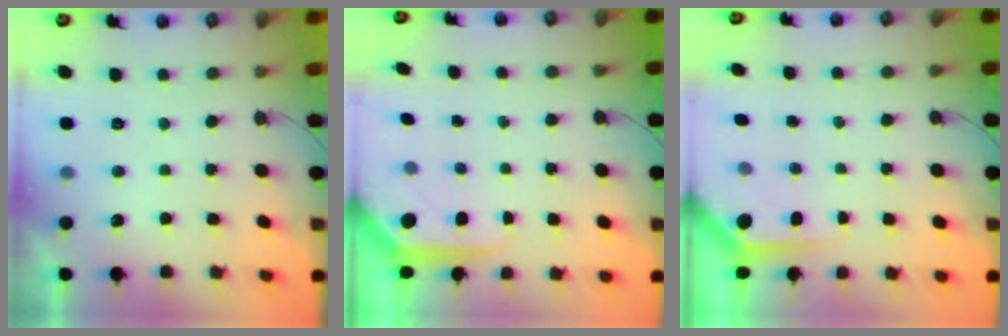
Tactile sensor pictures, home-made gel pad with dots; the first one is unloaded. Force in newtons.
{"total": 6.2, "press": 6.2, "slide": 0.4}
{"total": 3.9, "press": 3.9, "slide": 0.2}